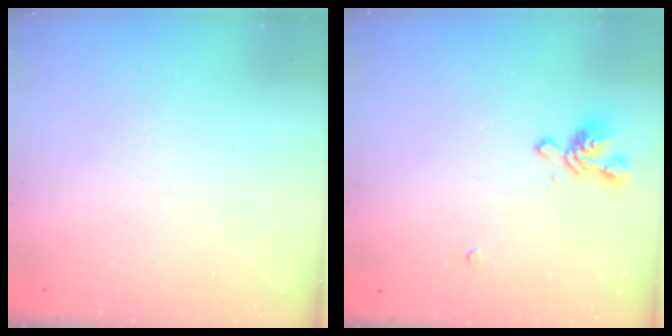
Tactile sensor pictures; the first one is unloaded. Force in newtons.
{"total": 1.2, "press": 0.6, "slide": 1.0}